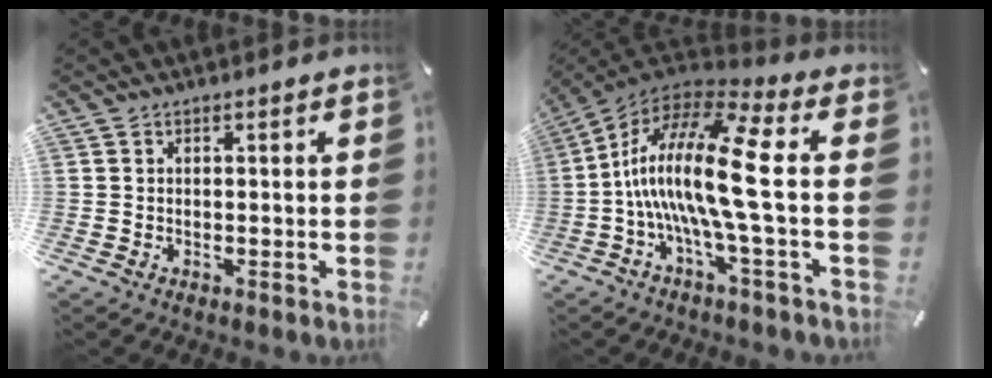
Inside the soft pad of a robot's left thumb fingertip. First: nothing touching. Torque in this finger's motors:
{"motor_torque": [1.69, 3.32, 1.93, -0.84, 0.64]}